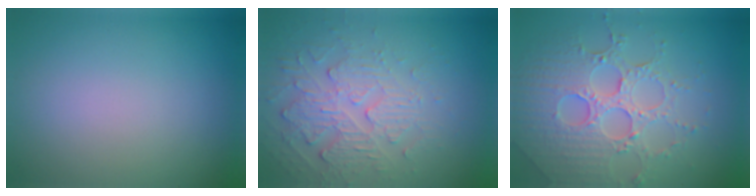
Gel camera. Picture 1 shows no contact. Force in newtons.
{"total": 4.1, "press": 3.5, "slide": 2.2}
{"total": 6.9, "press": 5.3, "slide": 4.4}